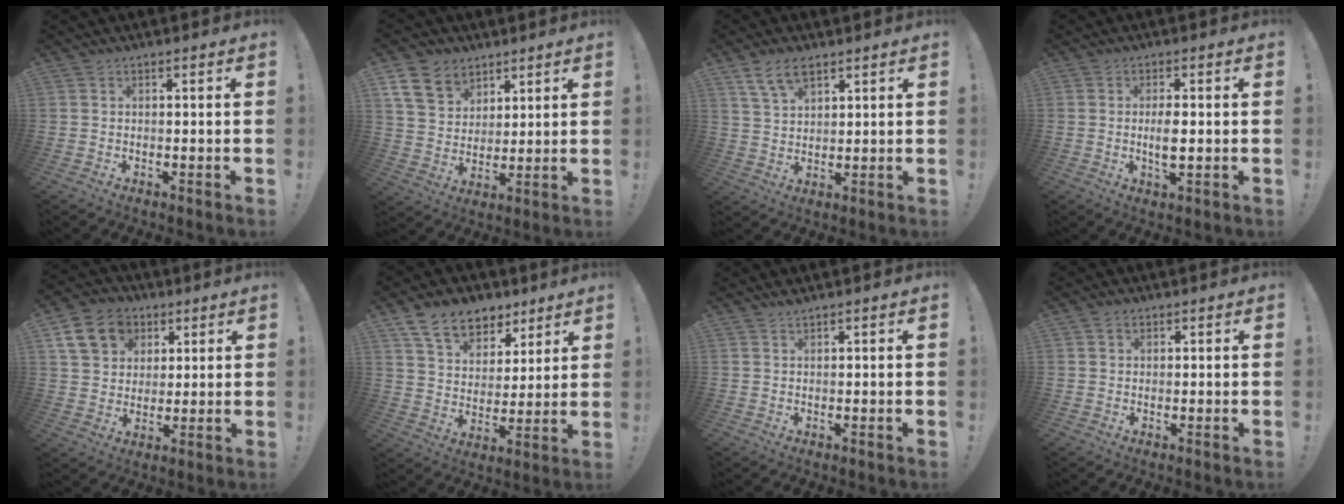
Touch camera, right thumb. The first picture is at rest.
{"total": 11.9, "force": [7.1, 8.4, 4.3], "torque": [-0.081, -0.037, 0.145]}
{"total": 8.0, "force": [4.9, 4.2, 4.6], "torque": [-0.081, -0.014, 0.095]}
{"total": 4.7, "force": [-0.3, 1.6, 4.4], "torque": [-0.074, -0.004, -0.009]}
{"total": 14.2, "force": [6.0, 11.3, 6.3], "torque": [-0.080, -0.022, 0.119]}
{"total": 13.3, "force": [8.9, 8.4, 5.1], "torque": [-0.086, -0.057, 0.170]}
{"total": 0.9, "force": [0.9, 0.0, 0.2], "torque": [0.001, -0.003, 0.016]}
{"total": 1.3, "force": [0.7, 1.0, 0.4], "torque": [-0.002, 0.000, 0.013]}